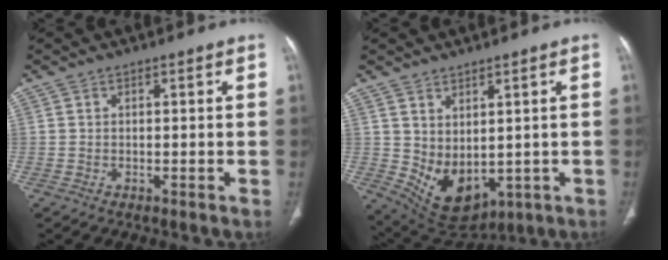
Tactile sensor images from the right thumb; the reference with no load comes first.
{"total": 9.2, "force": [0.5, 5.9, 7.1], "torque": [-0.105, -0.016, 0.045]}